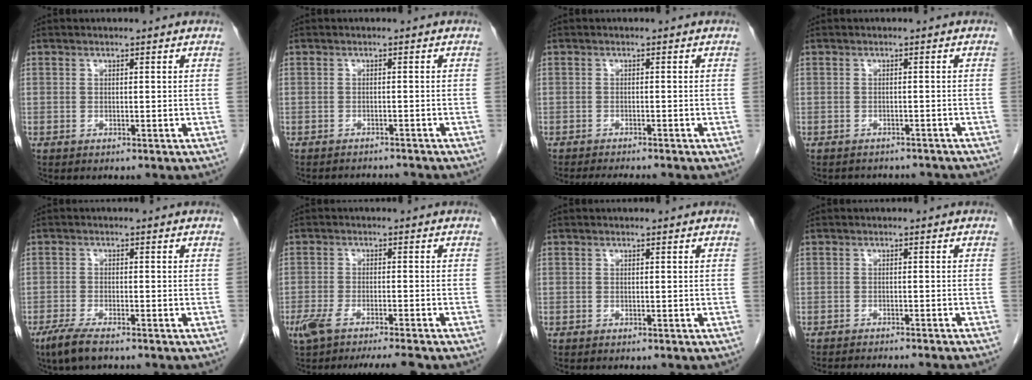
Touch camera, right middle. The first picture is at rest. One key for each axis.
{"total": 3.5, "fx": -3.5, "fy": 0.3, "fz": 0.2, "tx": 0.003, "ty": -0.006, "tz": -0.048}
{"total": 4.5, "fx": -4.1, "fy": 0.2, "fz": 1.8, "tx": -0.021, "ty": -0.011, "tz": -0.060}
{"total": 6.0, "fx": -5.6, "fy": 2.1, "fz": 1.2, "tx": -0.011, "ty": 0.002, "tz": -0.060}
{"total": 4.8, "fx": -3.5, "fy": 0.9, "fz": 3.2, "tx": -0.069, "ty": -0.012, "tz": -0.061}
{"total": 10.2, "fx": -8.4, "fy": 0.8, "fz": 5.6, "tx": -0.089, "ty": -0.008, "tz": -0.130}
{"total": 0.0}
{"total": 9.3, "fx": -8.5, "fy": -0.3, "fz": 3.9, "tx": -0.029, "ty": -0.019, "tz": -0.109}